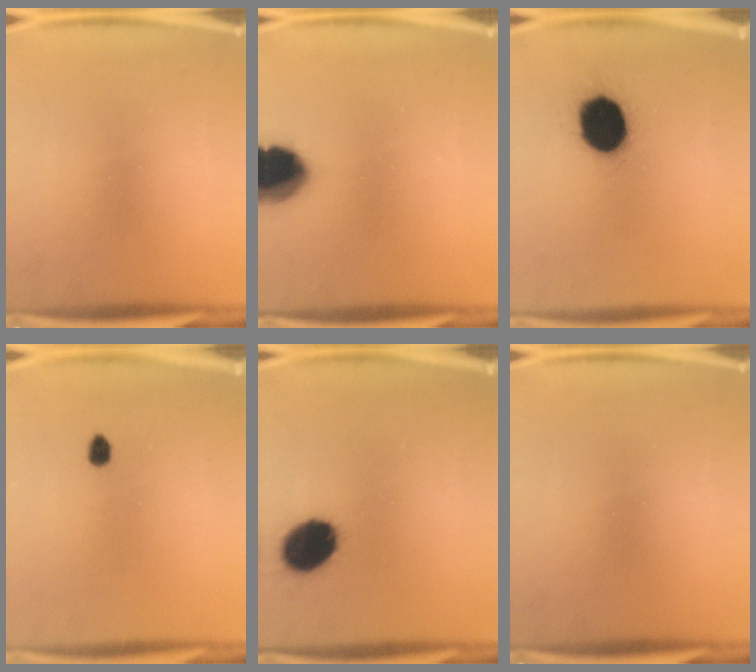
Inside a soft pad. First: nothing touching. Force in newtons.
{"total": 14.6}
{"total": 18.0}
{"total": 1.8}
{"total": 14.0}
{"total": 0.0}